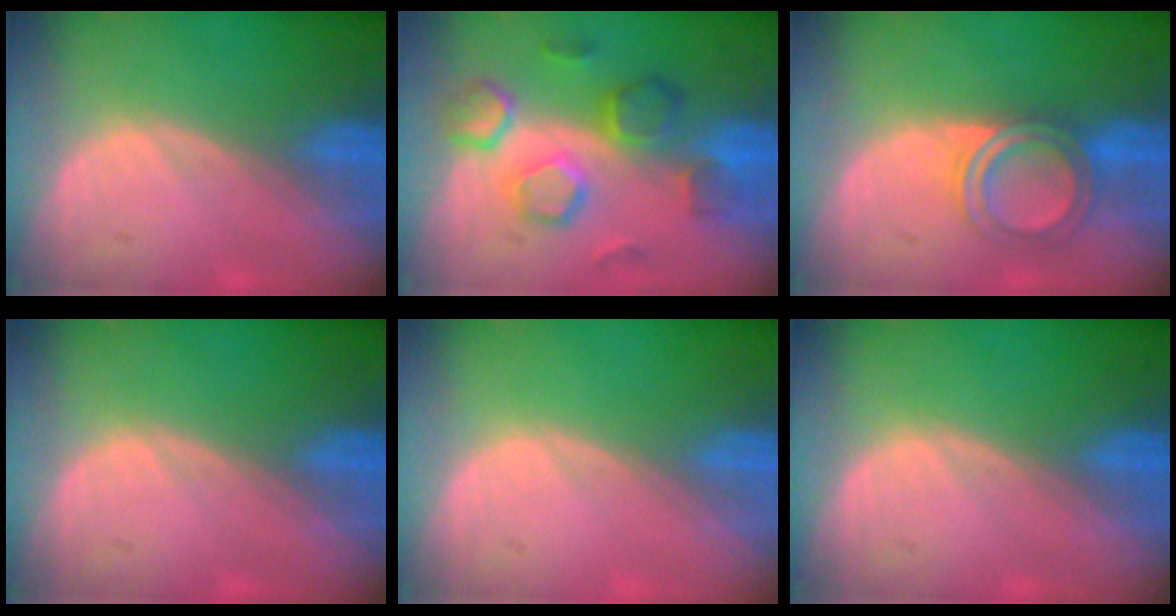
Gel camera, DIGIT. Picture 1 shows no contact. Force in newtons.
{"total": 8.5, "press": 8.4, "slide": 1.4}
{"total": 5.1, "press": 5.0, "slide": 0.7}
{"total": 0.0}
{"total": 0.0}
{"total": 0.0}